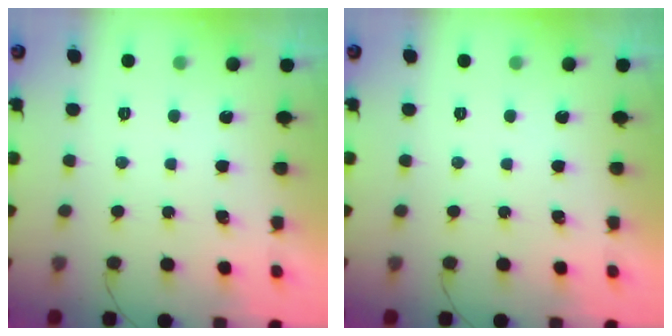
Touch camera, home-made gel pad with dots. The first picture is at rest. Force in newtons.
{"total": 0.0}